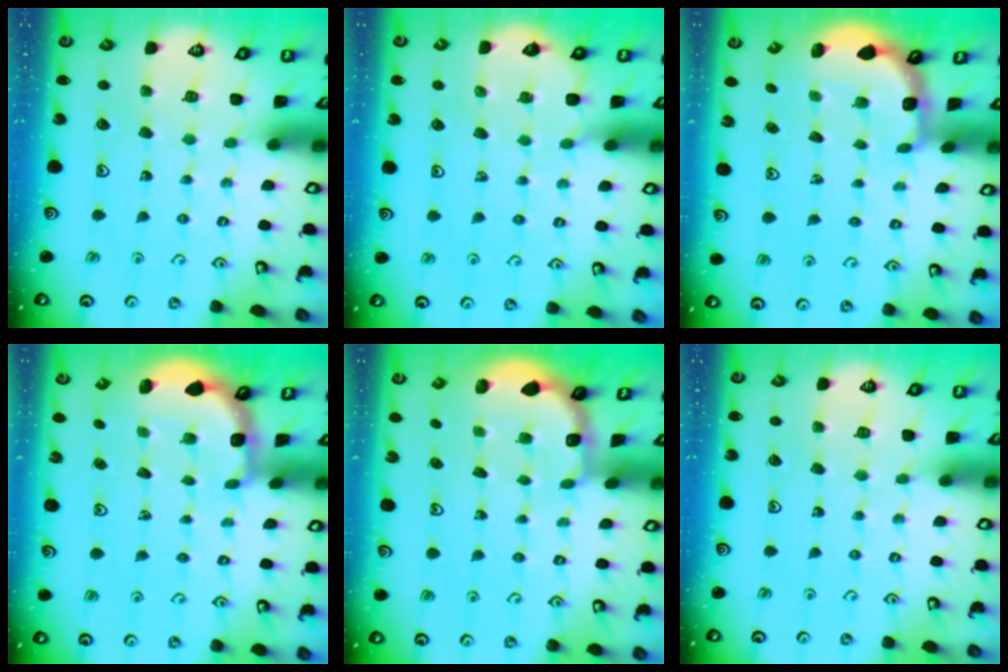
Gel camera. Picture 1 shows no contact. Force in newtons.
{"total": 2.4, "press": 2.4, "slide": 0.2}
{"total": 2.5, "press": 1.9, "slide": 1.6}
{"total": 2.5, "press": 1.9, "slide": 1.6}
{"total": 1.9, "press": 1.8, "slide": 0.7}
{"total": 0.0}